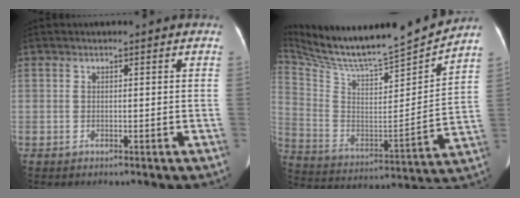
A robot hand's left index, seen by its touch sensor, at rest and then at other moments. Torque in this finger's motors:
{"motor_torque": [-0.08, -0.63, 0.00, 0.00]}